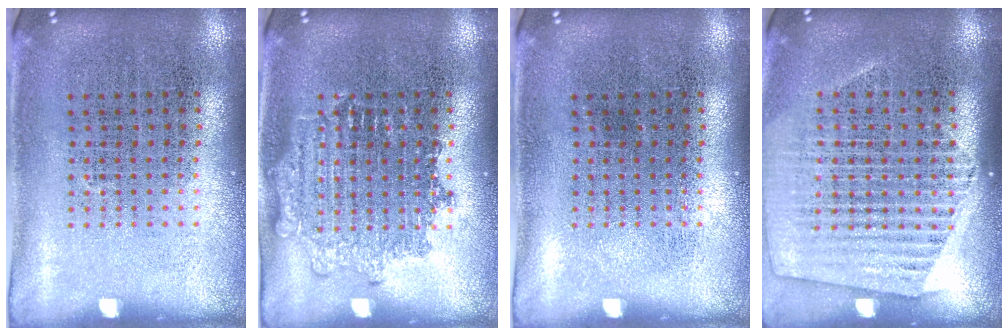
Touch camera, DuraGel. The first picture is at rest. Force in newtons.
{"total": 2.2, "press": 2.2, "slide": 0.5}
{"total": 0.0}
{"total": 1.4, "press": 1.3, "slide": 0.5}